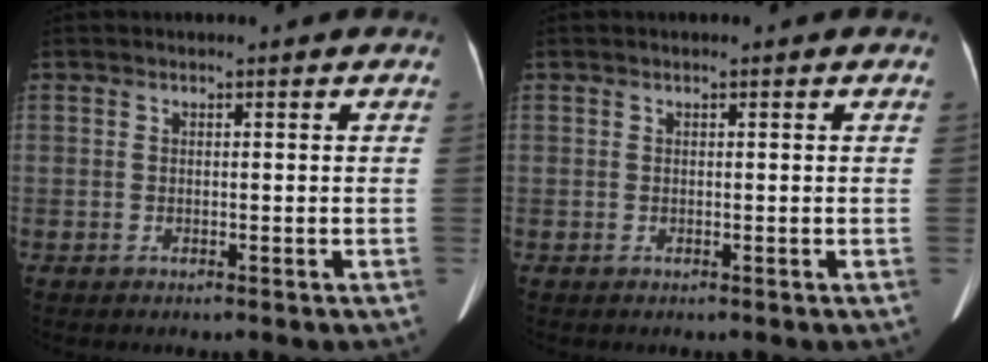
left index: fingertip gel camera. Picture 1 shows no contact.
{"total": 0.0}